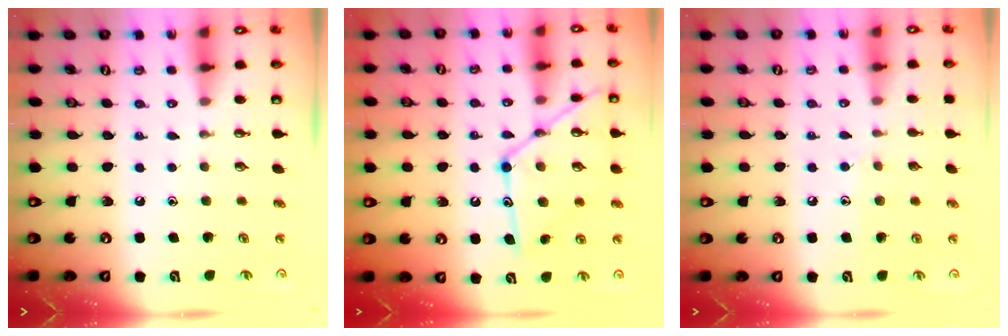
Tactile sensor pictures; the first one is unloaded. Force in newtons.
{"total": 16.3, "press": 16.3, "slide": 1.4}
{"total": 6.5, "press": 6.5, "slide": 0.7}